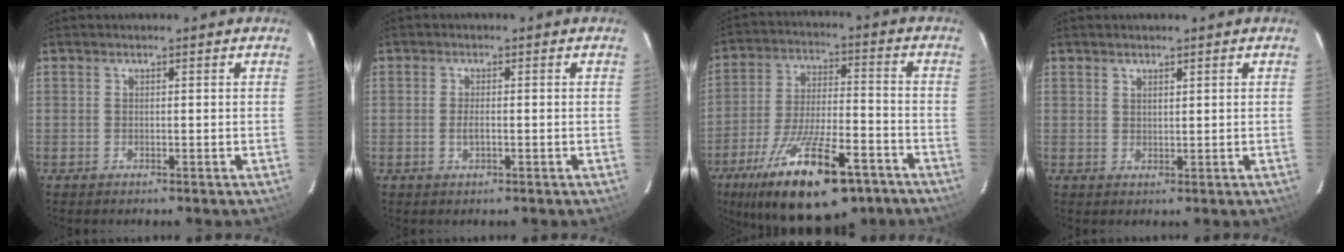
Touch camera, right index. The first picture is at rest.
{"total": 1.4, "force": [-0.4, 0.5, 1.3], "torque": [-0.027, -0.001, -0.007]}
{"total": 22.0, "force": [-13.8, 7.6, 15.4], "torque": [-0.278, -0.030, -0.215]}
{"total": 1.2, "force": [1.0, 0.5, 0.5], "torque": [-0.007, 0.000, 0.018]}